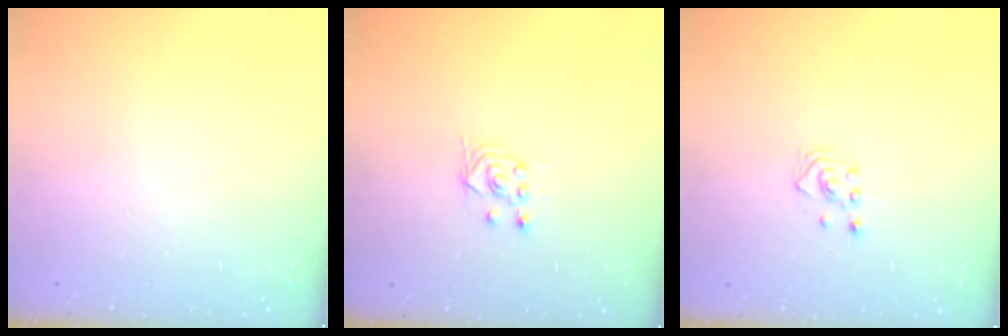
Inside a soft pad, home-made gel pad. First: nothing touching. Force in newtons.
{"total": 2.9, "press": 2.5, "slide": 1.4}
{"total": 2.6, "press": 2.4, "slide": 0.9}